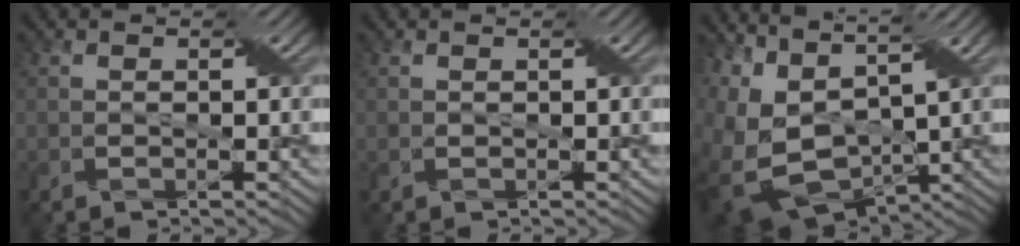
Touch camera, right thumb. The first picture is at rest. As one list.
[{"total": 0.0}, {"total": 13.8, "force": [0.9, 8.9, 10.6], "torque": [-0.273, -0.015, 0.075]}]